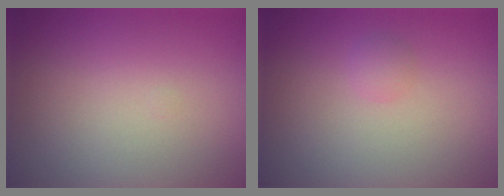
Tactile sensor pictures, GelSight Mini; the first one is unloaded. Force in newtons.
{"total": 0.8, "press": 0.8, "slide": 0.1}